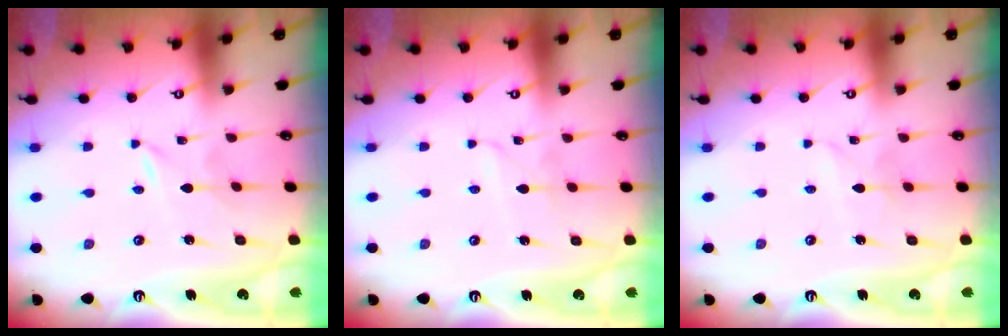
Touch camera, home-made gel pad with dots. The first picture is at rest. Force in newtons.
{"total": 2.7, "press": 2.7, "slide": 0.3}
{"total": 2.0, "press": 1.9, "slide": 0.2}